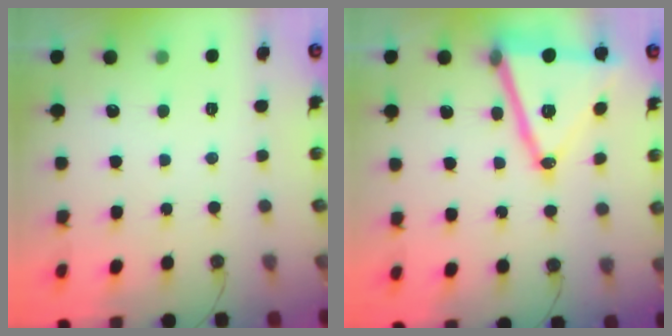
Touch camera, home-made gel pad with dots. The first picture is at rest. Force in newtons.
{"total": 19.4, "press": 19.1, "slide": 3.8}